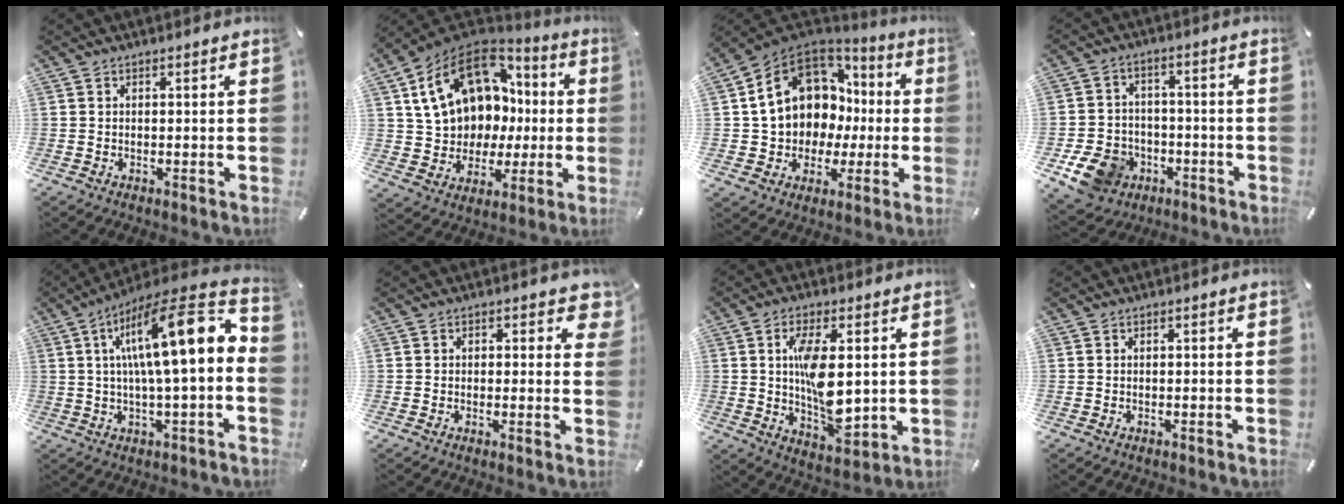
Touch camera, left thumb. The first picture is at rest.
{"total": 18.1, "force": [6.7, 14.1, 9.2], "torque": [-0.184, -0.031, 0.139]}
{"total": 14.7, "force": [3.2, 12.5, 7.1], "torque": [-0.148, -0.023, 0.070]}
{"total": 10.9, "force": [-5.0, 8.5, 4.4], "torque": [-0.094, 0.037, -0.087]}
{"total": 17.9, "force": [4.1, 4.0, 17.0], "torque": [-0.267, -0.025, 0.053]}
{"total": 2.7, "force": [1.1, 1.8, 1.6], "torque": [-0.004, -0.005, 0.012]}
{"total": 12.3, "force": [1.3, 5.8, 10.7], "torque": [-0.205, -0.016, 0.021]}
{"total": 0.0}